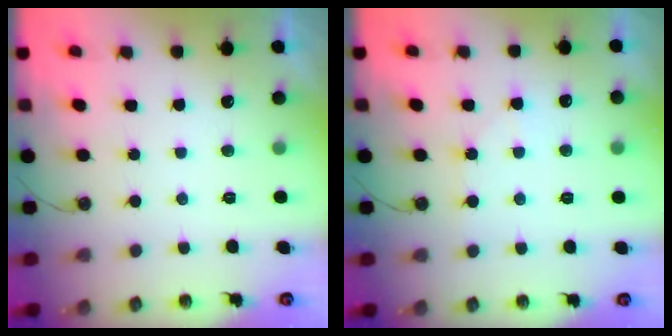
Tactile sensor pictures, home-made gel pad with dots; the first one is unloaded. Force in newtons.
{"total": 4.1, "press": 4.1, "slide": 0.5}